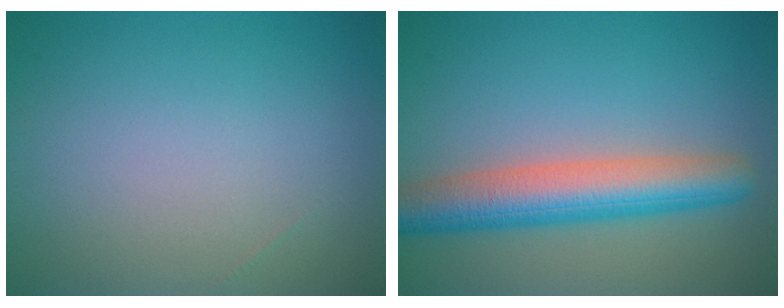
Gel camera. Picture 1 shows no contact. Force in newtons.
{"total": 6.6, "press": 6.6, "slide": 0.1}